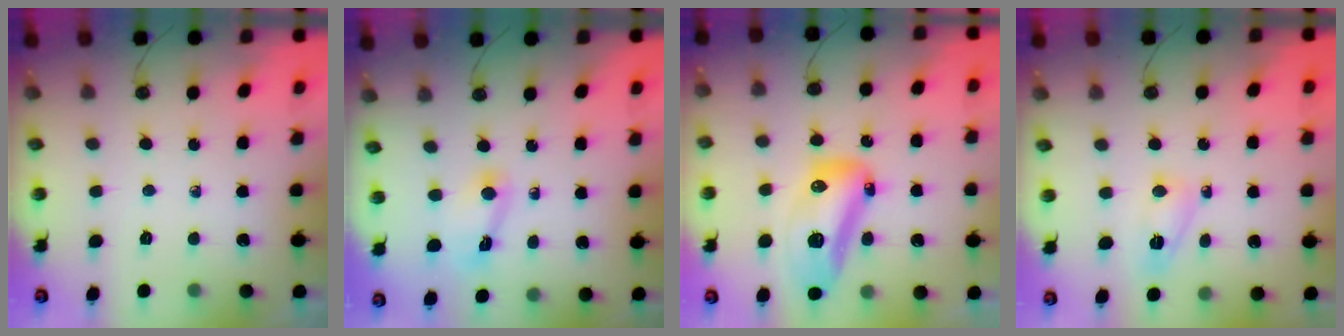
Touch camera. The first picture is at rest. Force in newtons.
{"total": 3.4, "press": 3.4, "slide": 0.3}
{"total": 15.6, "press": 15.5, "slide": 1.5}
{"total": 4.8, "press": 4.8, "slide": 0.3}